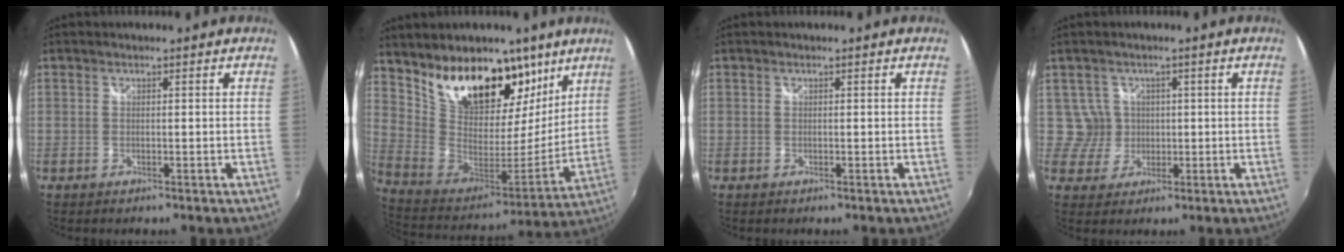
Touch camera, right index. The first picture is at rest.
{"total": 22.9, "force": [13.9, 12.5, 13.2], "torque": [-0.248, 0.013, 0.258]}
{"total": 0.0}
{"total": 4.1, "force": [0.5, 4.1, -0.1], "torque": [0.005, 0.016, 0.010]}